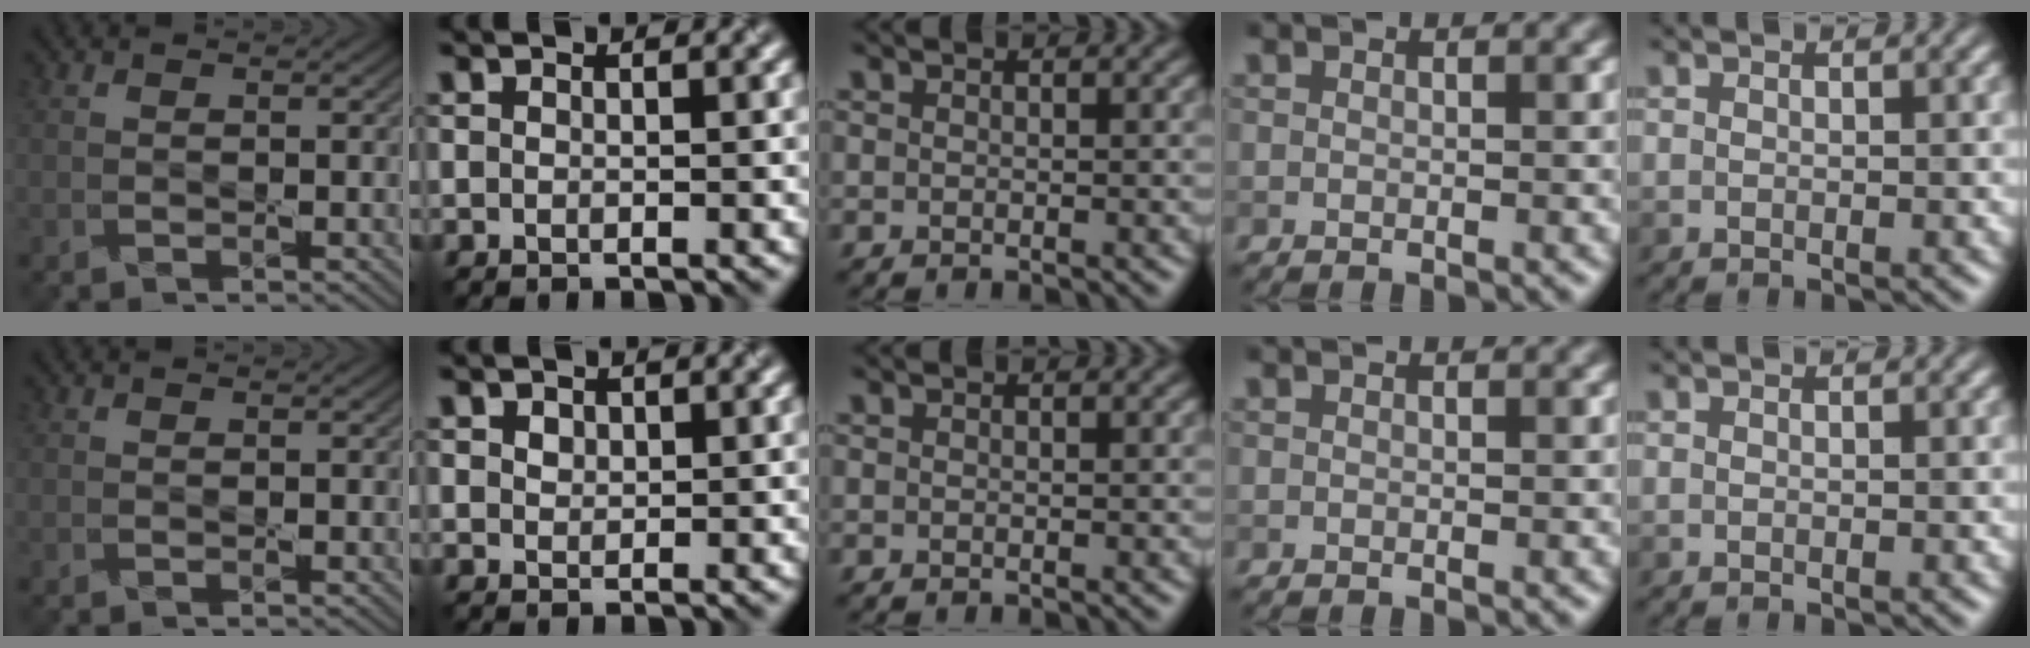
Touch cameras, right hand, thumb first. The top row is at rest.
{"index": {"total": 1.0, "force": [0.6, 0.7, 0.3], "torque": [-0.007, 0.000, 0.011]}}